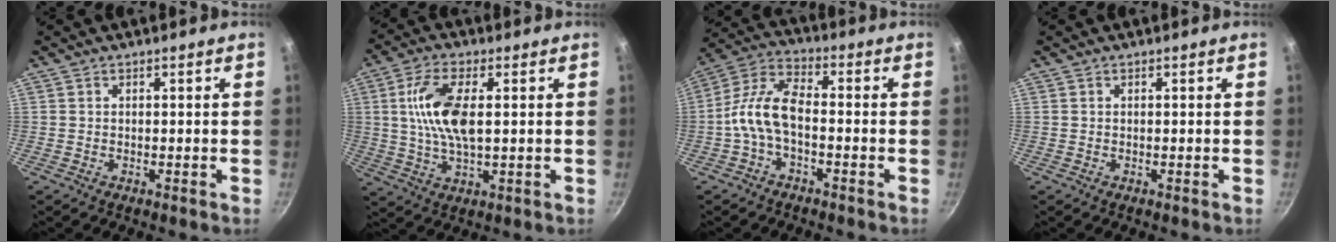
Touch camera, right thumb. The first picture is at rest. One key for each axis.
{"total": 11.2, "fx": 1.3, "fy": 5.3, "fz": 9.8, "tx": -0.185, "ty": 0.010, "tz": 0.019}
{"total": 9.0, "fx": -2.6, "fy": 4.3, "fz": 7.5, "tx": -0.152, "ty": 0.040, "tz": -0.065}
{"total": 0.0}